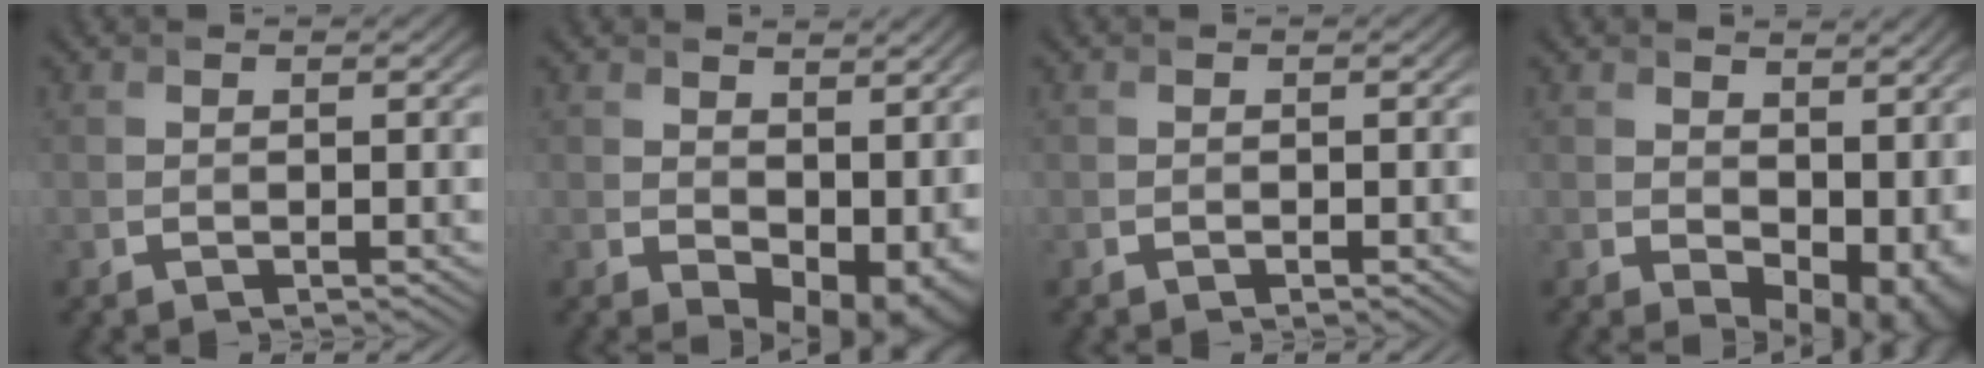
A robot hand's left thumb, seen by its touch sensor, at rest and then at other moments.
{"total": 7.8, "force": [0.2, 5.1, 5.9], "torque": [-0.088, -0.030, 0.027]}
{"total": 0.8, "force": [-0.5, 0.2, 0.6], "torque": [-0.009, 0.000, -0.004]}
{"total": 9.6, "force": [0.1, 6.4, 7.2], "torque": [-0.101, -0.035, 0.037]}